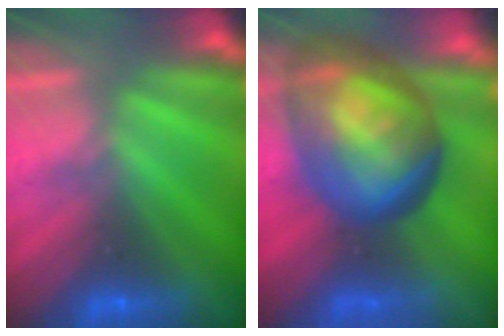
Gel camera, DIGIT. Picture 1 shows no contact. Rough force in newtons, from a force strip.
{"total": 9.3}